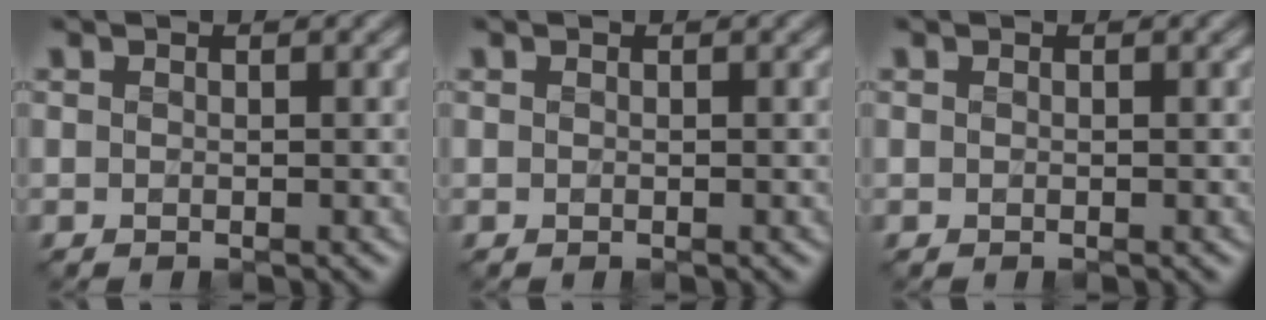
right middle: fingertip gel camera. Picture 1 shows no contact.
{"total": 0.0}
{"total": 0.0}